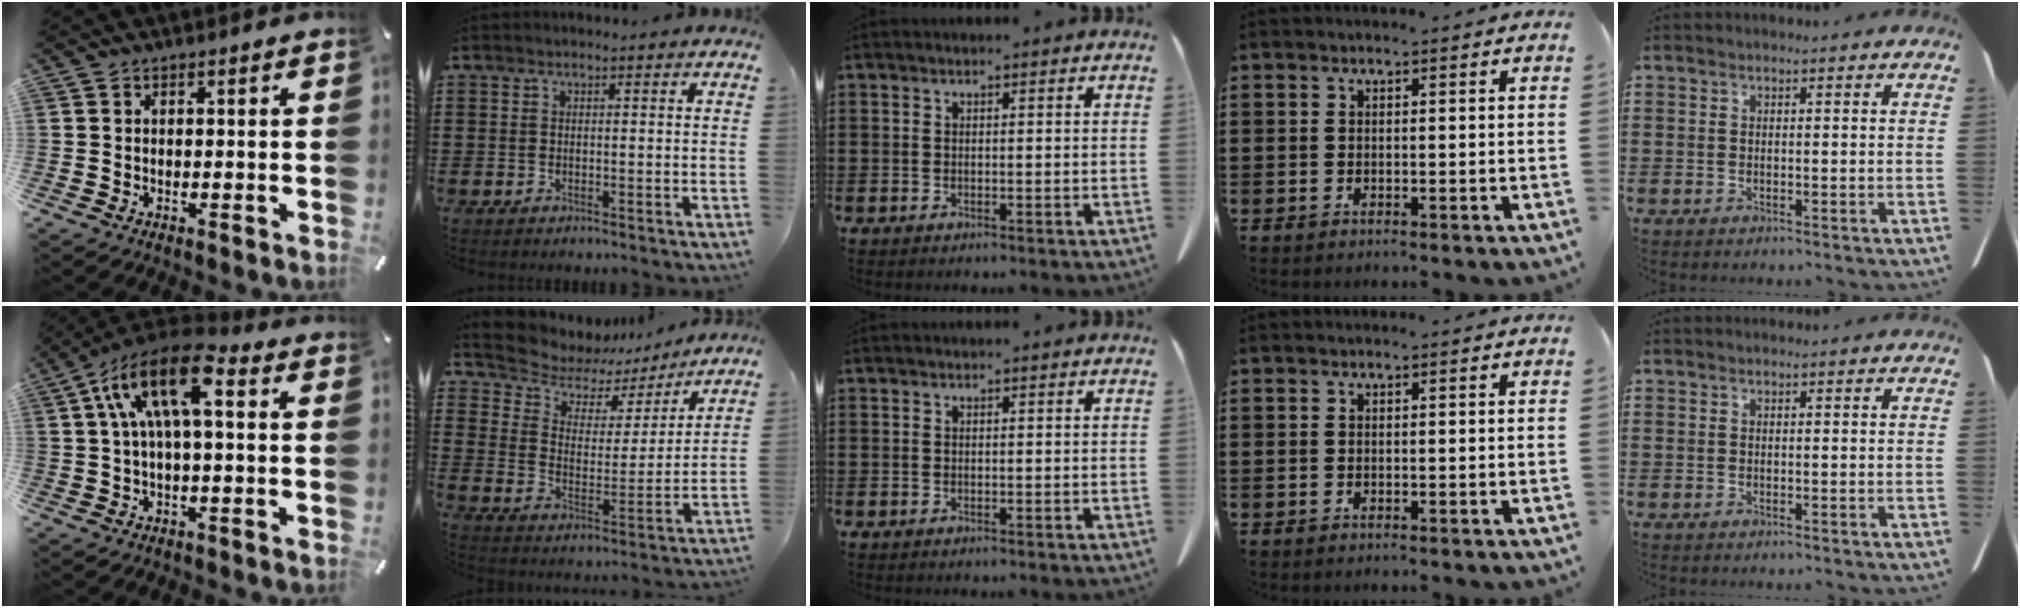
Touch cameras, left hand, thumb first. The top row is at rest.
{"thumb": {"total": 14.9, "force": [3.4, 6.4, 13.0], "torque": [-0.253, -0.001, 0.059]}, "index": {"total": 5.8, "force": [4.7, 3.3, 1.1], "torque": [-0.057, -0.029, 0.079]}}